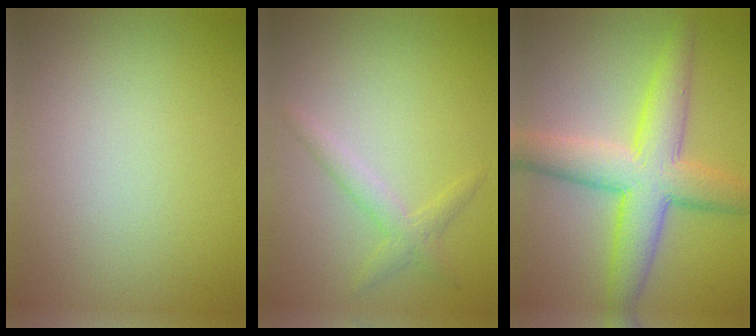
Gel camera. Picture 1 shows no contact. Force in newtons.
{"total": 1.8, "press": 1.8, "slide": 0.0}
{"total": 7.3, "press": 7.3, "slide": 0.1}